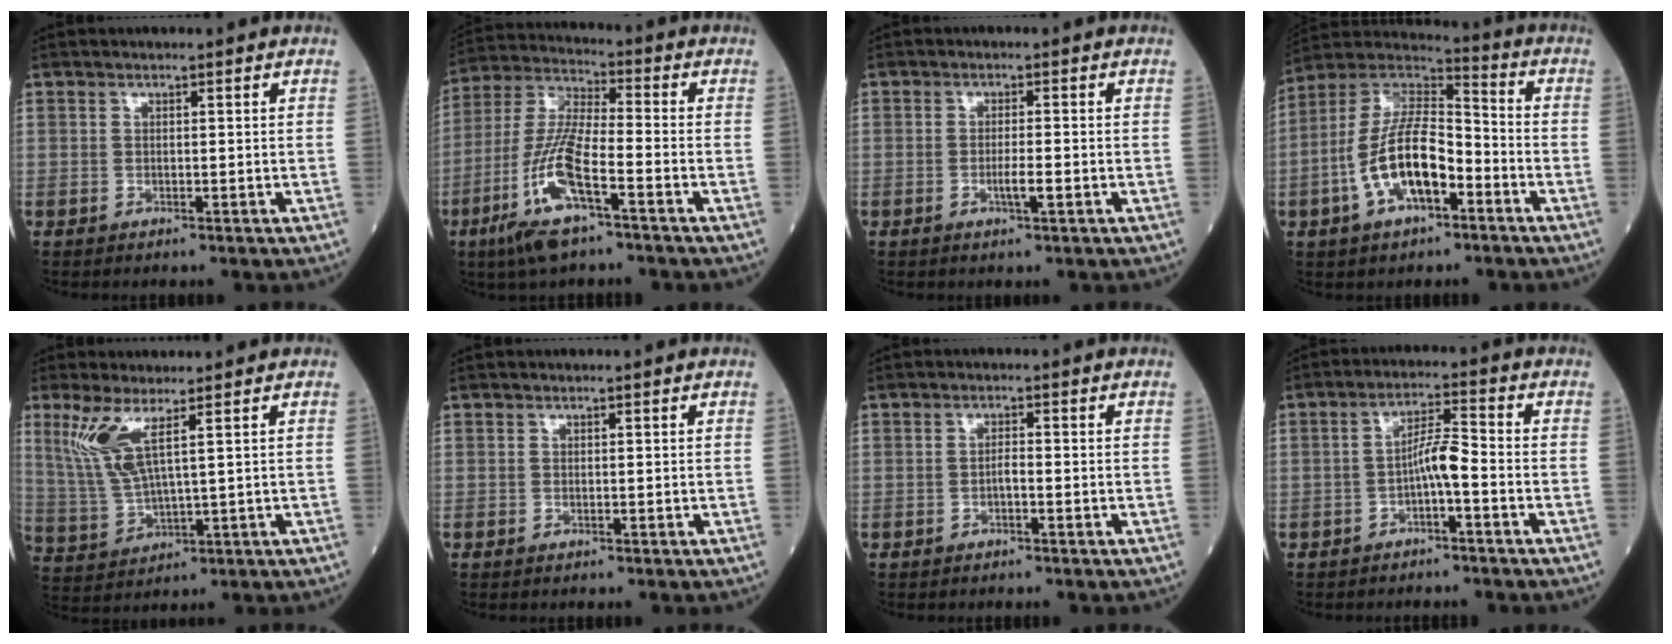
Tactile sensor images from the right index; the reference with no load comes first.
{"total": 12.9, "force": [-6.0, 1.9, 11.3], "torque": [-0.246, -0.016, -0.116]}
{"total": 2.4, "force": [-0.8, 0.0, 2.3], "torque": [-0.044, -0.002, -0.011]}
{"total": 13.7, "force": [-4.5, 5.4, 11.7], "torque": [-0.240, 0.018, -0.083]}
{"total": 7.4, "force": [3.6, 0.7, 6.4], "torque": [-0.159, 0.000, 0.085]}
{"total": 0.0}
{"total": 1.2, "force": [-0.5, 0.2, 1.1], "torque": [-0.019, 0.003, -0.008]}
{"total": 4.6, "force": [-1.6, 0.4, 4.2], "torque": [-0.079, 0.013, -0.026]}